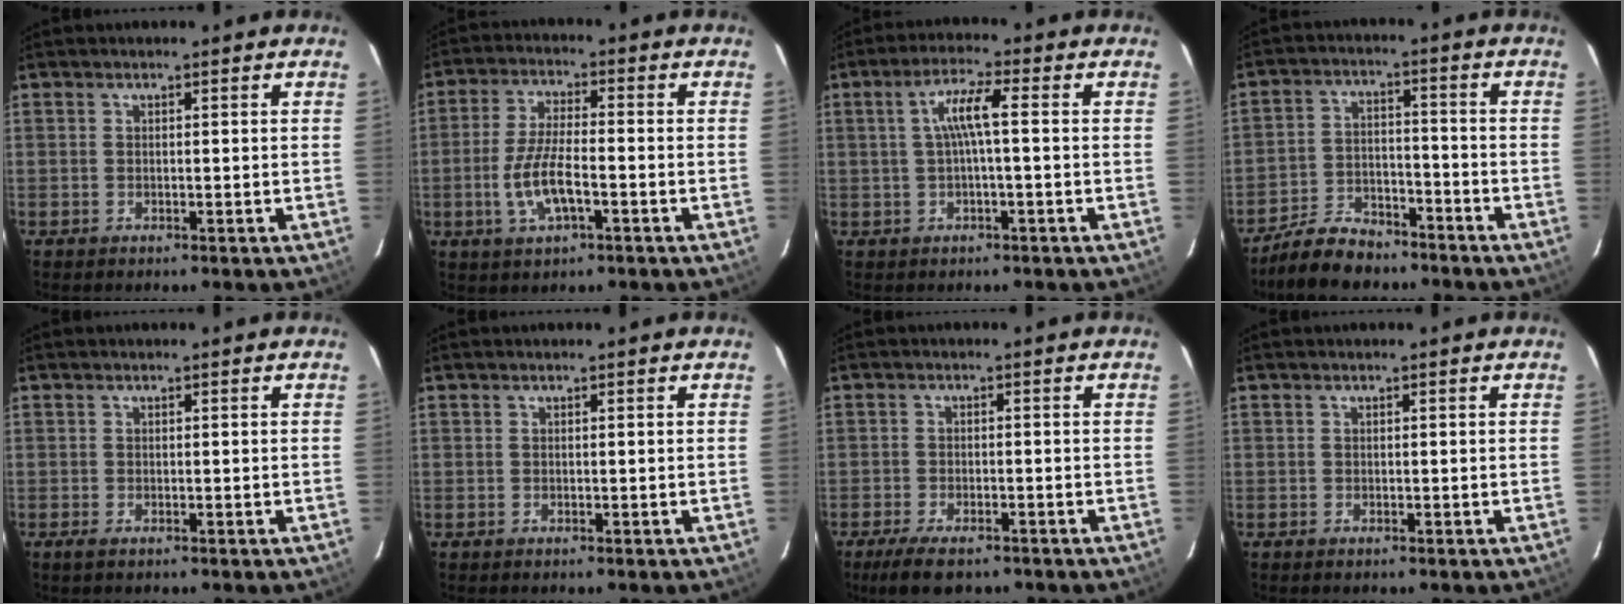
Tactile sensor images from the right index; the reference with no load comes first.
{"total": 8.7, "force": [-2.9, 2.7, 7.7], "torque": [-0.159, -0.003, -0.055]}
{"total": 5.1, "force": [0.1, 0.3, 5.1], "torque": [-0.099, 0.007, 0.004]}
{"total": 9.8, "force": [-8.1, 4.3, 3.5], "torque": [-0.095, 0.011, -0.134]}
{"total": 1.1, "force": [-0.7, 0.4, 0.7], "torque": [-0.014, -0.005, -0.013]}
{"total": 0.0}
{"total": 7.1, "force": [-5.2, 2.5, 4.0], "torque": [-0.099, -0.019, -0.089]}
{"total": 0.0}